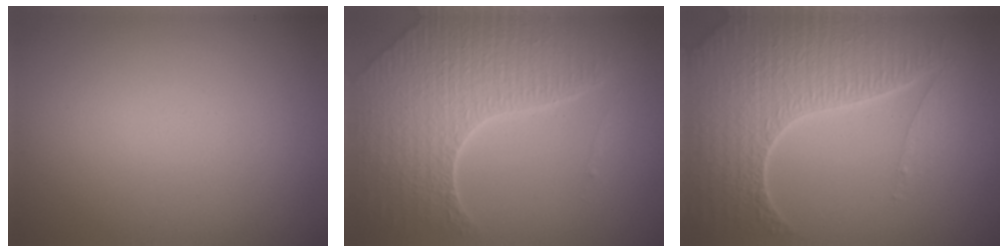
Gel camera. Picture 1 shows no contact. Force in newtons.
{"total": 7.4, "press": 5.3, "slide": 5.2}
{"total": 7.1, "press": 5.2, "slide": 4.9}